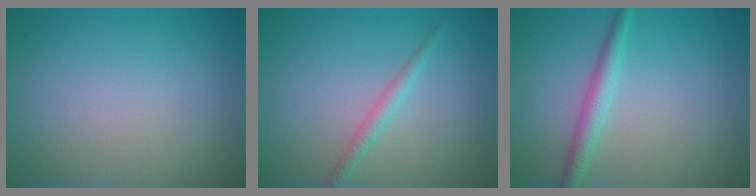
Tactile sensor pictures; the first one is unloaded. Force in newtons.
{"total": 1.5, "press": 1.5, "slide": 0.0}
{"total": 2.3, "press": 2.3, "slide": 0.0}